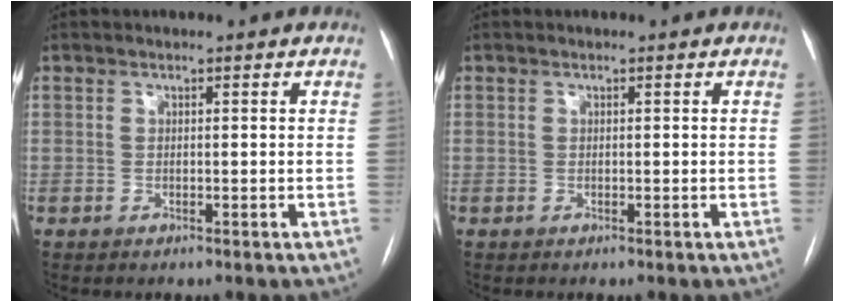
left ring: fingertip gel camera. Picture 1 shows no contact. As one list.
[{"total": 0.0}]